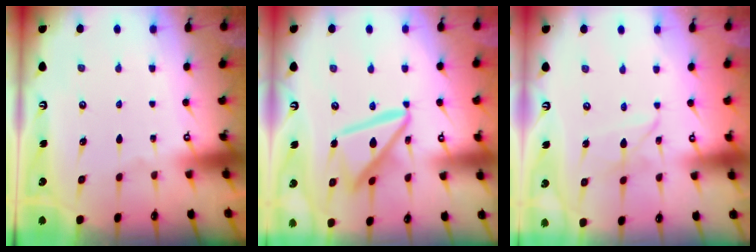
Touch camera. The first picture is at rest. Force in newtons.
{"total": 14.6, "press": 14.6, "slide": 1.4}
{"total": 4.6, "press": 4.6, "slide": 0.4}